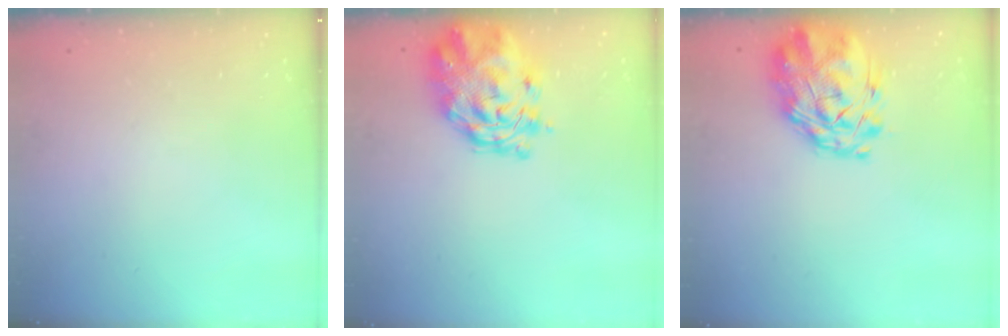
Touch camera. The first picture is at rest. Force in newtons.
{"total": 6.5, "press": 6.0, "slide": 2.6}
{"total": 3.2, "press": 2.7, "slide": 1.8}